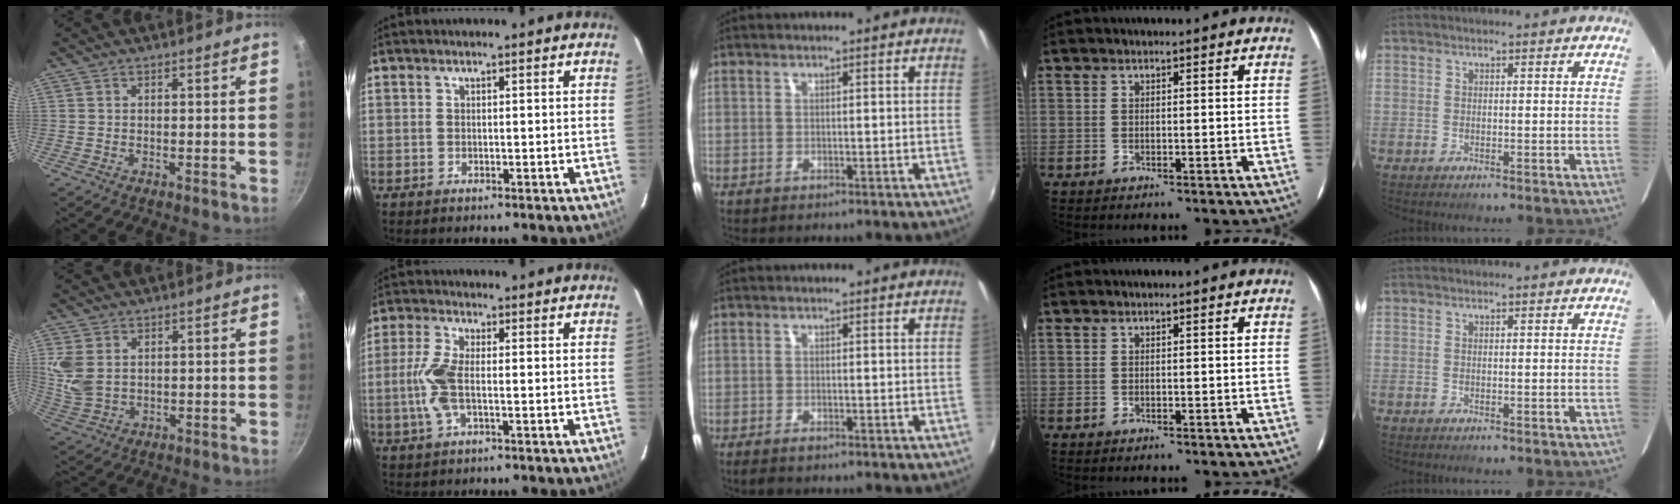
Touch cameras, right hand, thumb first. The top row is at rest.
{"thumb": {"total": 6.8, "force": [1.8, 4.8, 4.5], "torque": [-0.092, -0.009, 0.046]}, "index": {"total": 7.0, "force": [-1.2, 2.3, 6.5], "torque": [-0.145, 0.001, -0.023]}, "middle": {"total": 1.6, "force": [-1.3, 0.4, 0.8], "torque": [-0.017, -0.006, -0.023]}}